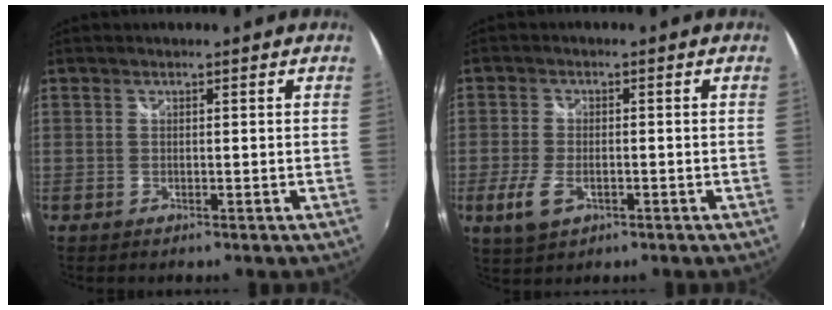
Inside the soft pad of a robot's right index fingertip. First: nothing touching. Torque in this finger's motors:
{"motor_torque": [0.60, -0.17, 0.25, 0.08]}